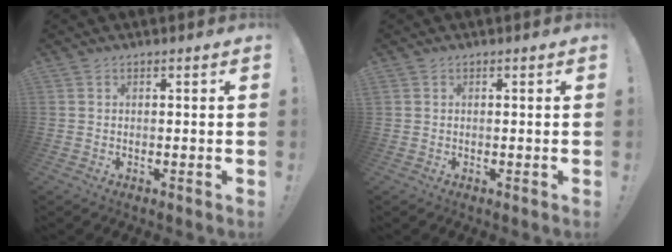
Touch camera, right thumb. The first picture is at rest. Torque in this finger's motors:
{"motor_torque": [0.45, 2.69, 1.46, 0.34, 0.24]}